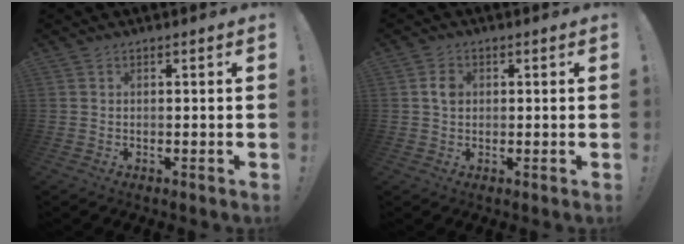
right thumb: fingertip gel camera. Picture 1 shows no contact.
{"total": 3.6, "force": [0.5, 2.7, 2.3], "torque": [-0.029, 0.000, 0.008]}